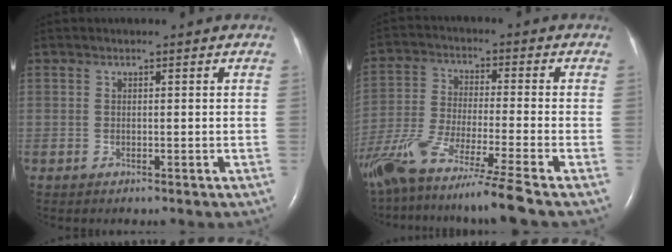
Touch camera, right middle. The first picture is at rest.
{"total": 16.1, "force": [-12.9, -1.5, 9.5], "torque": [-0.194, -0.057, -0.231]}